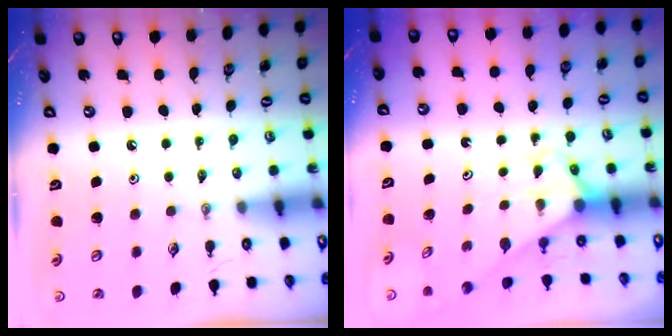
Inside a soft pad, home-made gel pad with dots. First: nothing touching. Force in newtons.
{"total": 2.7, "press": 2.7, "slide": 0.2}